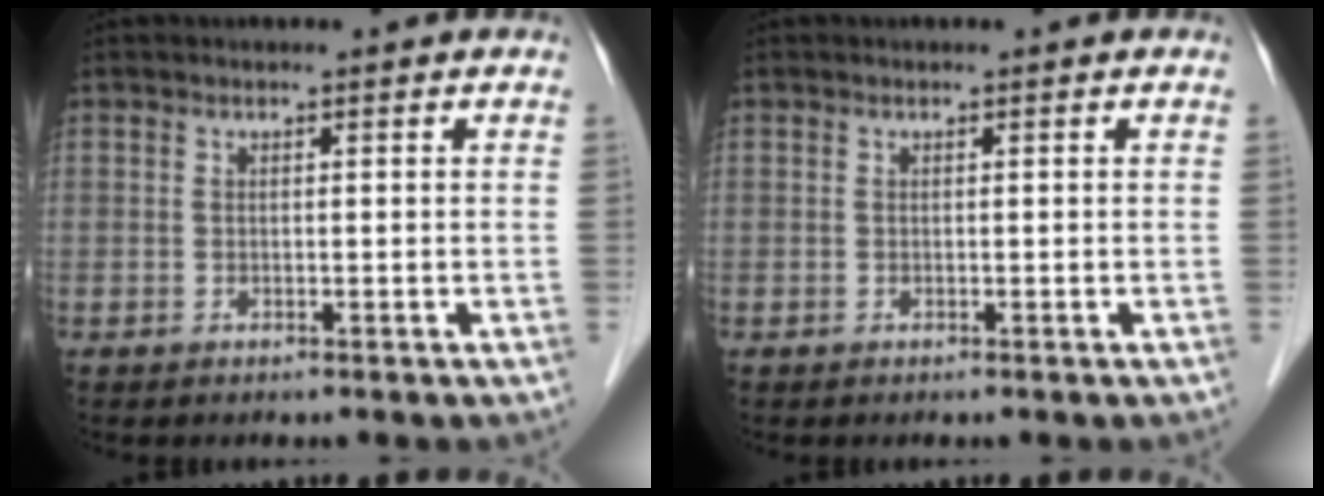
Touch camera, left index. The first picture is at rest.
{"total": 0.0}